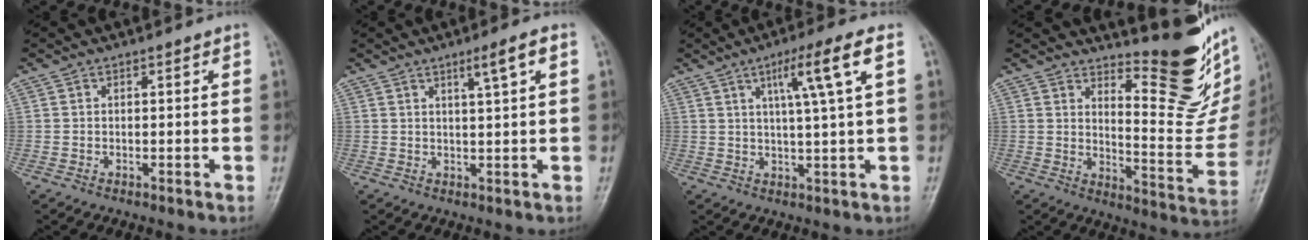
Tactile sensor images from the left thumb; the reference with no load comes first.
{"total": 4.0, "force": [1.9, 0.1, 3.5], "torque": [-0.060, -0.005, 0.034]}
{"total": 8.7, "force": [3.3, -0.1, 8.1], "torque": [-0.141, -0.001, 0.055]}
{"total": 18.4, "force": [13.0, 5.5, 11.9], "torque": [-0.116, -0.121, 0.182]}